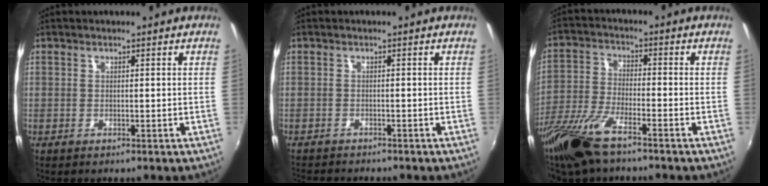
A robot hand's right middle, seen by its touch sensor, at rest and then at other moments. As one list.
[{"total": 3.9, "force": [-3.7, 0.5, 0.9], "torque": [-0.031, -0.018, -0.064]}, {"total": 12.6, "force": [-8.9, 3.2, 8.3], "torque": [-0.185, -0.035, -0.179]}]